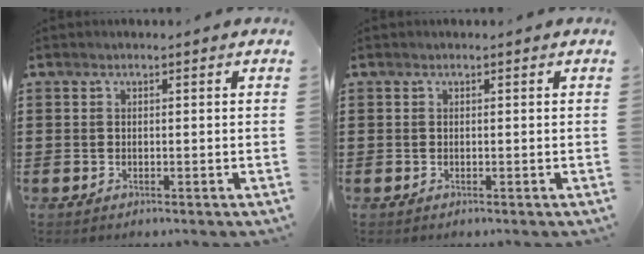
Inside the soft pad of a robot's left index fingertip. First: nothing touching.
{"total": 0.0}